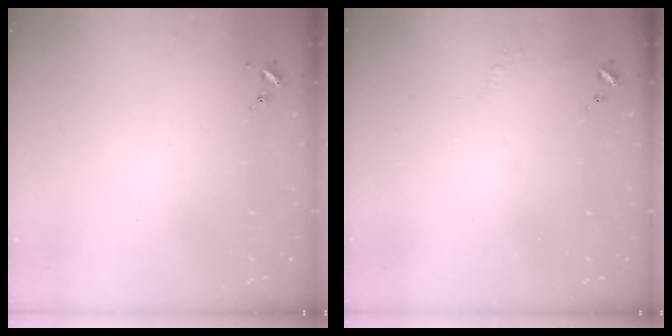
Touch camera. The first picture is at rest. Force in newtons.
{"total": 4.8, "press": 4.8, "slide": 0.4}